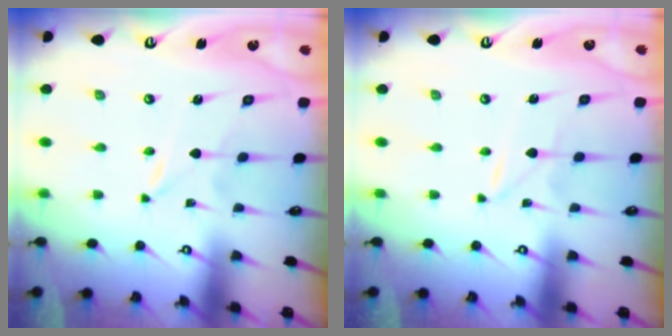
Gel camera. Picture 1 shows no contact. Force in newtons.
{"total": 1.6, "press": 1.6, "slide": 0.2}